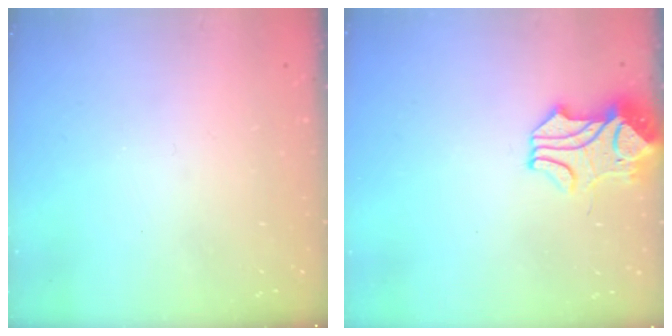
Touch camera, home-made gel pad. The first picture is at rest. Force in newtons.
{"total": 2.8, "press": 2.5, "slide": 1.1}